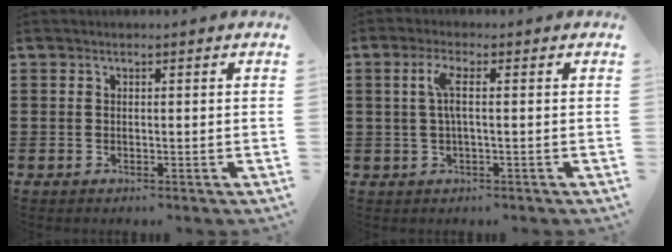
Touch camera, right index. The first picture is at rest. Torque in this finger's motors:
{"motor_torque": [0.27, -0.05, 0.09, 0.09]}